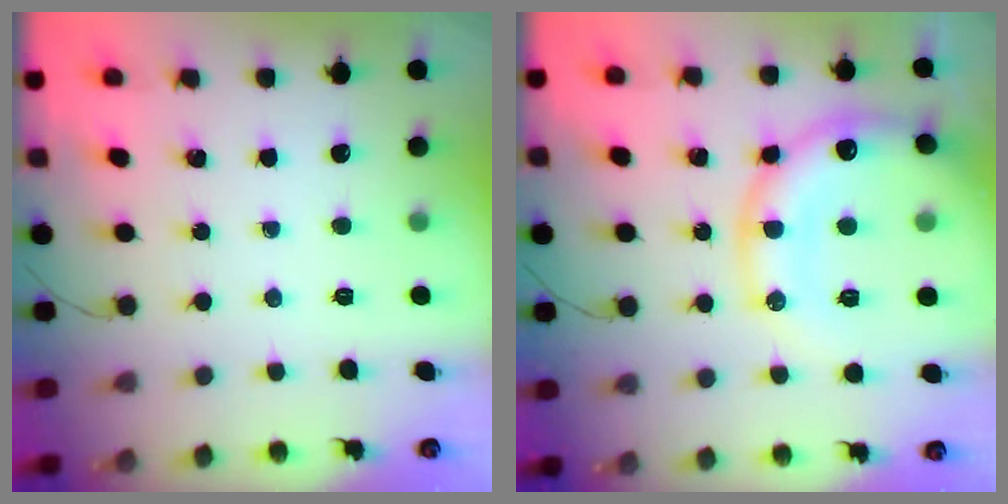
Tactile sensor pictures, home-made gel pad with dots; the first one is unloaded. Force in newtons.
{"total": 21.0, "press": 20.8, "slide": 3.0}